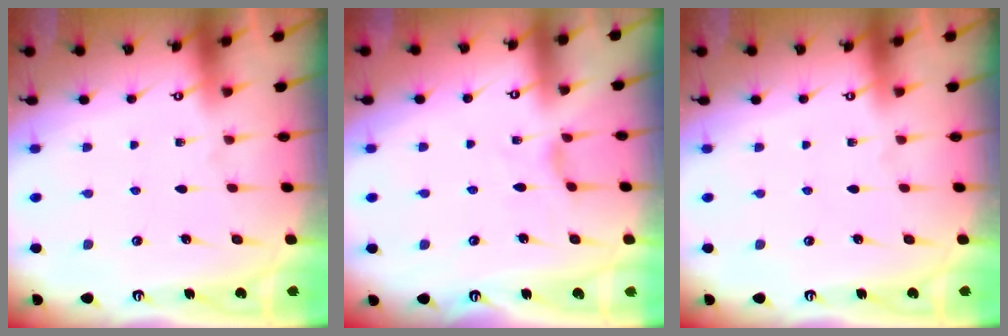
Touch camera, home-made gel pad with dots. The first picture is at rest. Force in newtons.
{"total": 2.0, "press": 2.0, "slide": 0.3}
{"total": 0.0}